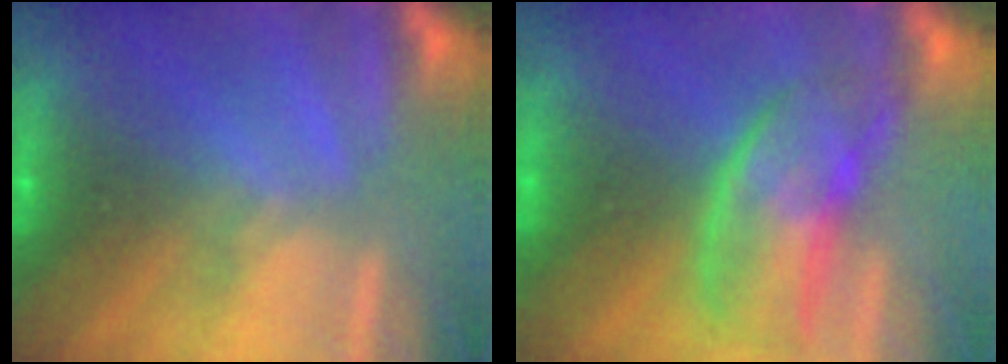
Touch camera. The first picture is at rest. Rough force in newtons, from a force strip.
{"total": 2.7}